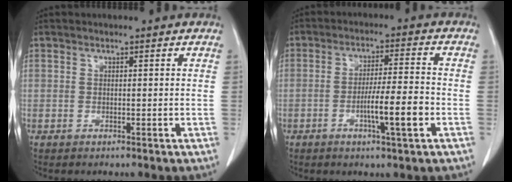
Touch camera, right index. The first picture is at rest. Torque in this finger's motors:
{"motor_torque": [0.93, -0.42, 0.53, 0.13]}